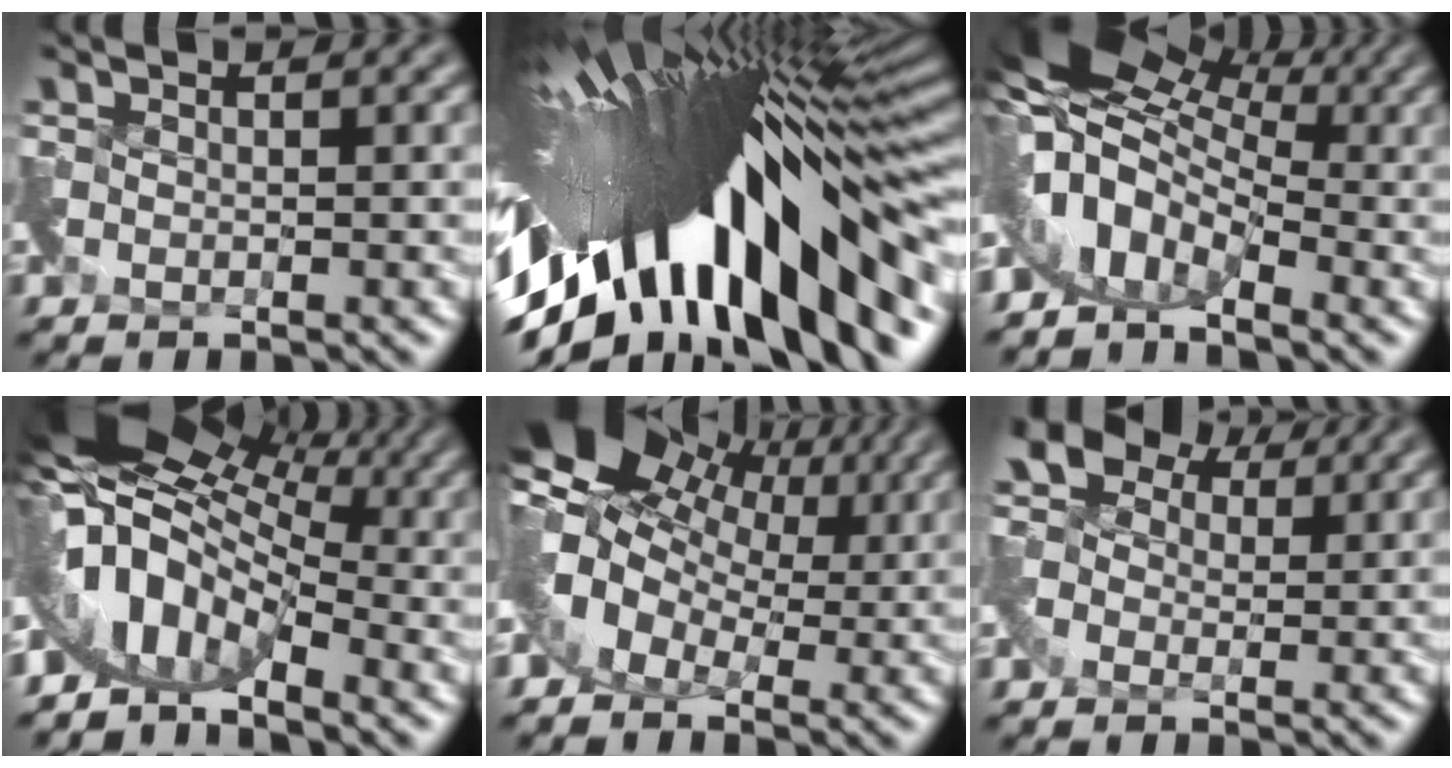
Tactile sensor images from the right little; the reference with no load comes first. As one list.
[{"total": 17.1, "force": [-3.2, 6.3, 15.6], "torque": [-0.270, -0.026, -0.045]}, {"total": 7.0, "force": [-1.0, 4.2, 5.5], "torque": [-0.087, 0.018, -0.041]}, {"total": 6.9, "force": [-1.7, 4.1, 5.2], "torque": [-0.081, 0.011, -0.051]}, {"total": 8.7, "force": [3.2, 5.8, 5.6], "torque": [-0.100, 0.014, 0.049]}, {"total": 5.5, "force": [1.7, 4.1, 3.2], "torque": [-0.077, 0.031, 0.021]}]